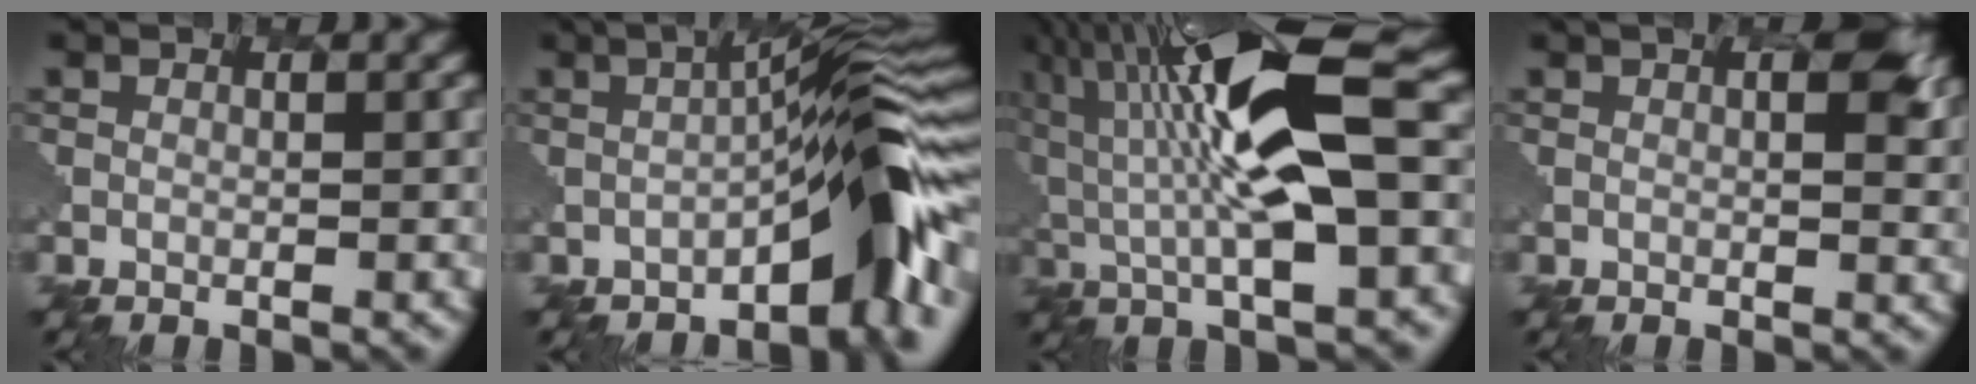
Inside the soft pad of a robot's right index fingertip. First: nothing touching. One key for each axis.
{"total": 6.6, "fx": -1.8, "fy": 0.5, "fz": 6.3, "tx": -0.105, "ty": 0.021, "tz": -0.057}
{"total": 12.2, "fx": 2.7, "fy": 3.7, "fz": 11.3, "tx": -0.224, "ty": 0.025, "tz": 0.007}
{"total": 1.8, "fx": 1.8, "fy": -0.2, "fz": -0.1, "tx": 0.005, "ty": 0.019, "tz": -0.001}